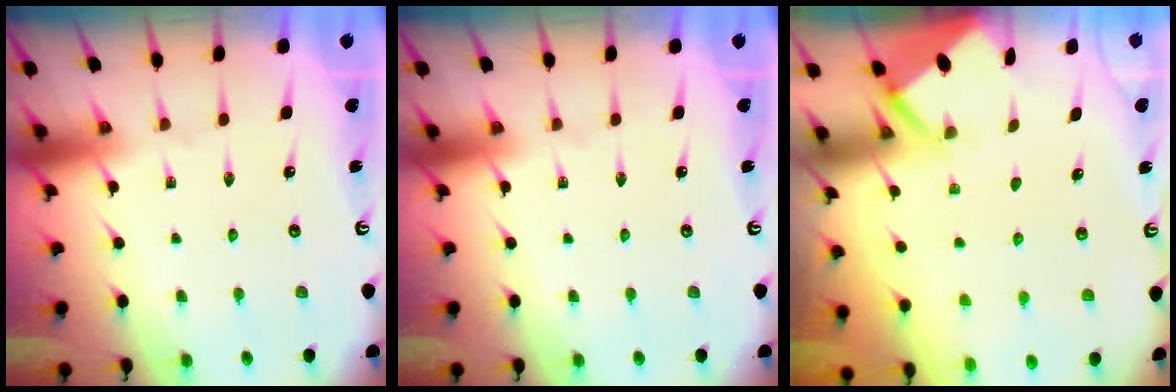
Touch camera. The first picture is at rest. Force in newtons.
{"total": 0.0}
{"total": 2.7, "press": 2.7, "slide": 0.4}